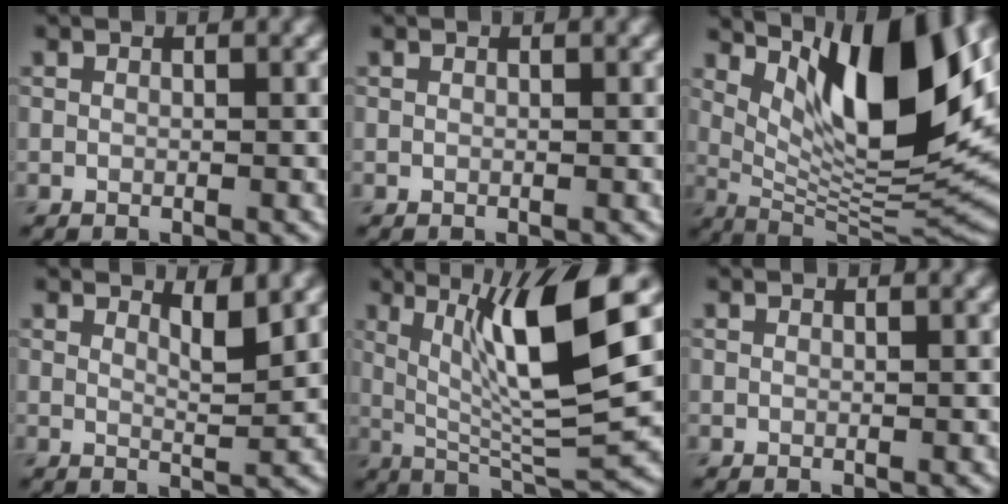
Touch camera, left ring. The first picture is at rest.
{"total": 0.0}
{"total": 12.7, "force": [4.6, 3.8, 11.2], "torque": [-0.169, -0.011, 0.087]}
{"total": 2.2, "force": [1.4, 0.4, 1.6], "torque": [-0.020, -0.006, 0.023]}
{"total": 10.2, "force": [2.8, 1.9, 9.6], "torque": [-0.154, -0.011, 0.056]}
{"total": 0.0}